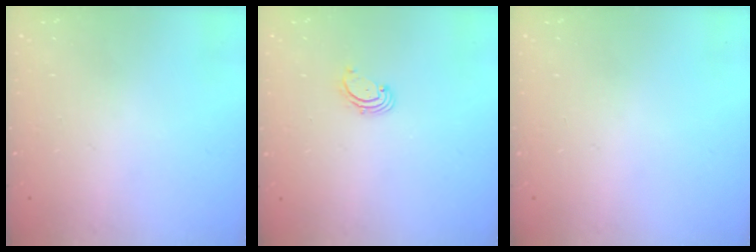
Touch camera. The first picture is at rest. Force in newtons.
{"total": 1.7, "press": 1.6, "slide": 0.2}
{"total": 0.0}